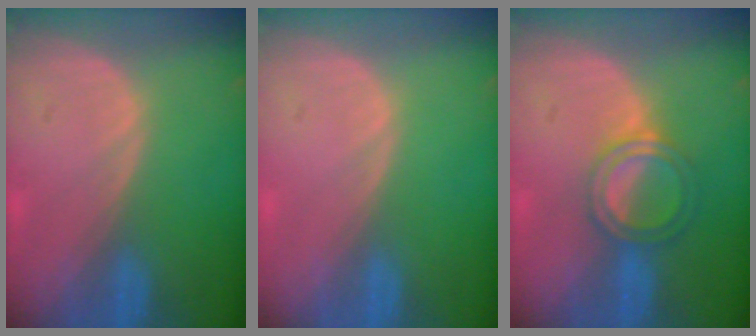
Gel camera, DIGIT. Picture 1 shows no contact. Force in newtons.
{"total": 0.0}
{"total": 5.1, "press": 4.6, "slide": 2.1}